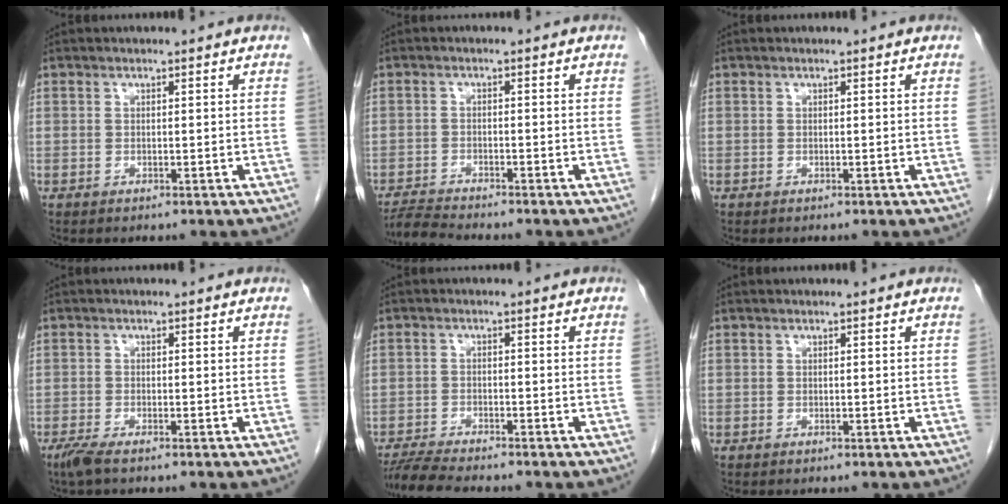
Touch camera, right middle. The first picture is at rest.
{"total": 3.5, "force": [-3.4, -1.0, 0.3], "torque": [-0.013, -0.022, -0.063]}
{"total": 0.0}
{"total": 2.7, "force": [-1.9, 0.4, 1.8], "torque": [-0.042, -0.007, -0.038]}
{"total": 5.9, "force": [-5.4, -0.1, 2.4], "torque": [-0.041, -0.020, -0.094]}
{"total": 0.0}